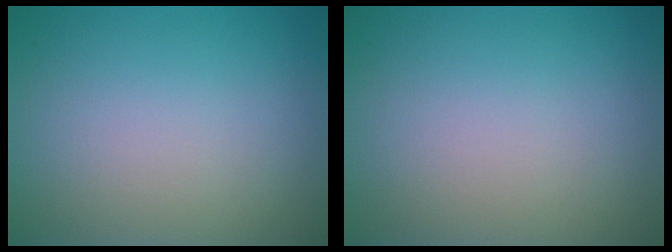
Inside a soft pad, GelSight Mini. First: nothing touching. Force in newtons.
{"total": 0.0}